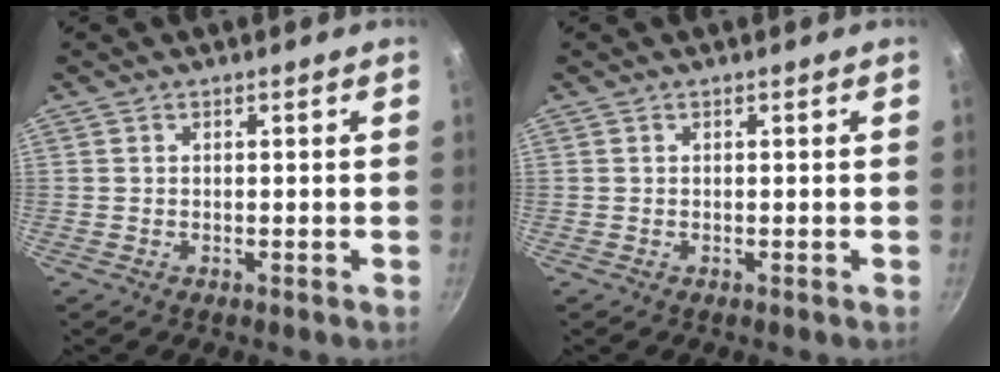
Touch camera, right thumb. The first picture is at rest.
{"total": 0.0}